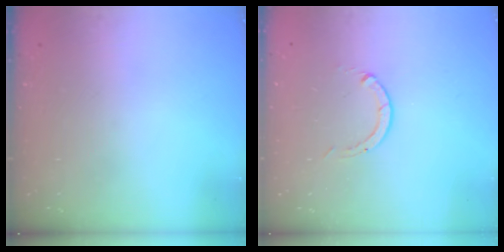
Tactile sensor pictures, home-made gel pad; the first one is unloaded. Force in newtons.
{"total": 0.0}